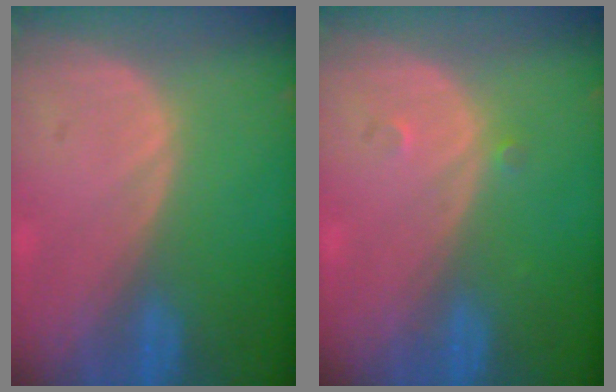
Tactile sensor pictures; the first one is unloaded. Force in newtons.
{"total": 0.9, "press": 0.7, "slide": 0.5}